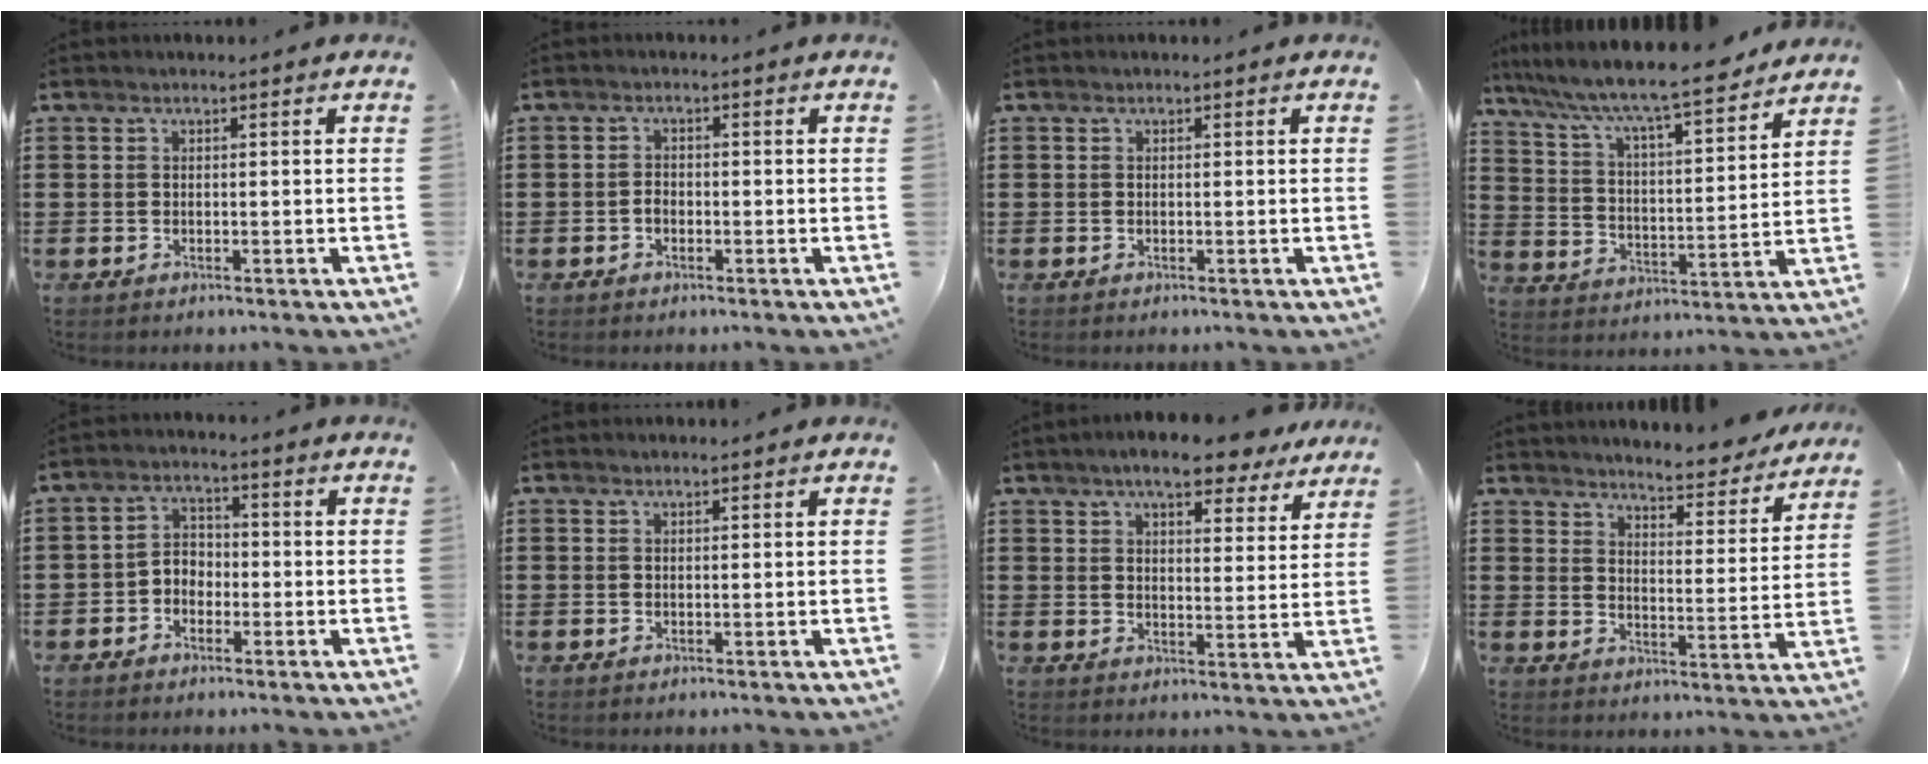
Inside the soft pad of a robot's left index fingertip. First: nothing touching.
{"total": 1.4, "force": [-0.4, 0.9, 1.0], "torque": [-0.022, 0.002, -0.008]}
{"total": 0.0}
{"total": 7.1, "force": [6.4, 0.1, 3.1], "torque": [-0.091, -0.049, 0.100]}
{"total": 3.1, "force": [-1.8, 2.2, 1.2], "torque": [-0.029, 0.009, -0.041]}
{"total": 0.5, "force": [0.5, 0.1, 0.1], "torque": [-0.004, 0.000, 0.011]}
{"total": 7.7, "force": [6.7, 1.5, 3.5], "torque": [-0.071, -0.018, 0.119]}
{"total": 4.7, "force": [4.6, -0.6, 0.6], "torque": [-0.029, -0.041, 0.074]}